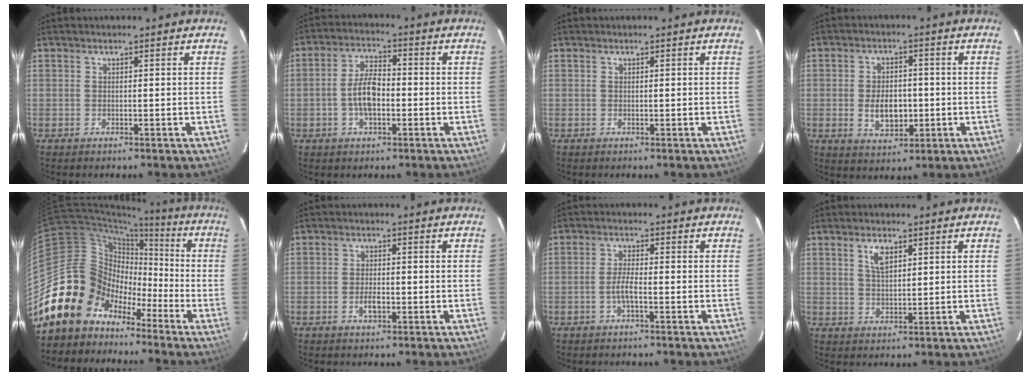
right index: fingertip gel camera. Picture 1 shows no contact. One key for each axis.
{"total": 6.4, "fx": -1.5, "fy": 2.9, "fz": 5.5, "tx": -0.109, "ty": 0.012, "tz": -0.024}
{"total": 0.0}
{"total": 7.1, "fx": -1.1, "fy": 4.4, "fz": 5.5, "tx": -0.104, "ty": 0.002, "tz": -0.009}
{"total": 15.1, "fx": -9.4, "fy": 11.4, "fz": 3.0, "tx": -0.069, "ty": 0.055, "tz": -0.173}
{"total": 2.5, "fx": -1.0, "fy": 1.1, "fz": 2.1, "tx": -0.041, "ty": 0.002, "tz": -0.017}
{"total": 2.7, "fx": -1.2, "fy": 0.2, "fz": 2.5, "tx": -0.052, "ty": 0.004, "tz": -0.024}
{"total": 3.9, "fx": 2.0, "fy": 1.7, "fz": 2.9, "tx": -0.053, "ty": 0.004, "tz": 0.039}